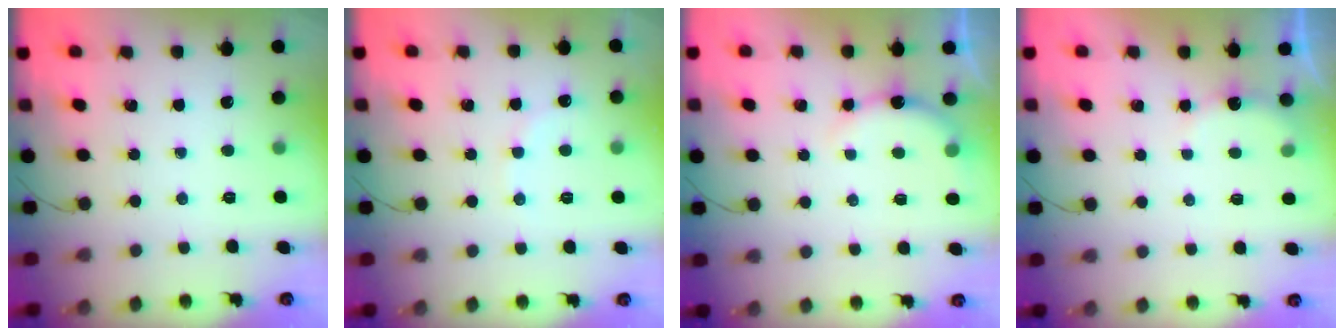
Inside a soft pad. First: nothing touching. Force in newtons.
{"total": 4.8, "press": 4.6, "slide": 1.3}
{"total": 5.6, "press": 5.5, "slide": 1.3}
{"total": 5.8, "press": 5.7, "slide": 1.1}